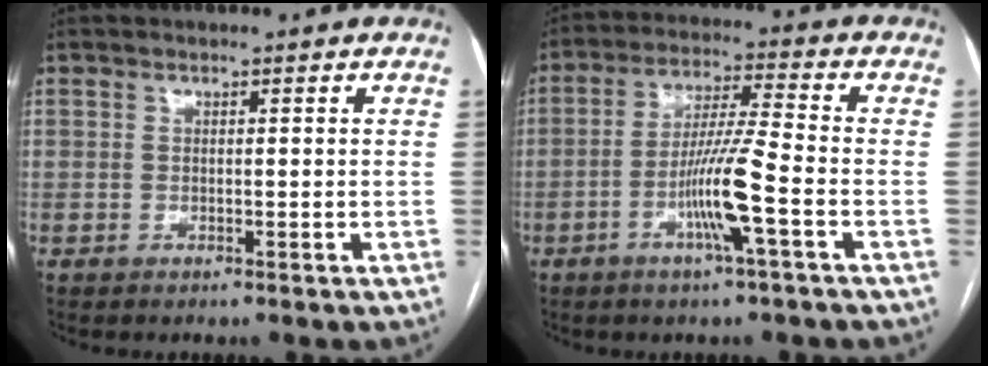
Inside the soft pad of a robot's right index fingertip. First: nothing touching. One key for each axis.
{"total": 9.6, "fx": -3.4, "fy": -0.5, "fz": 9.0, "tx": -0.174, "ty": -0.003, "tz": -0.067}